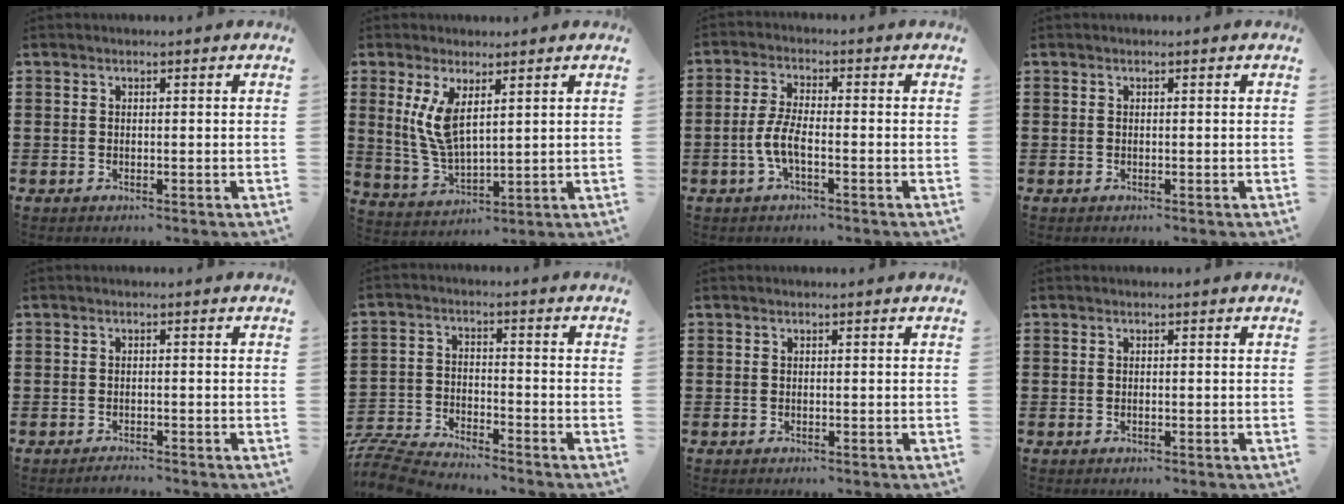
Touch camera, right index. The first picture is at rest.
{"total": 7.0, "force": [2.4, 2.8, 6.0], "torque": [-0.135, -0.003, 0.041]}
{"total": 4.9, "force": [-1.8, 1.3, 4.4], "torque": [-0.109, -0.010, -0.042]}
{"total": 0.0}
{"total": 1.1, "force": [-1.1, 0.0, 0.2], "torque": [-0.007, -0.001, -0.021]}
{"total": 6.1, "force": [-6.0, 0.3, 0.7], "torque": [-0.036, 0.000, -0.127]}
{"total": 0.0}
{"total": 0.0}